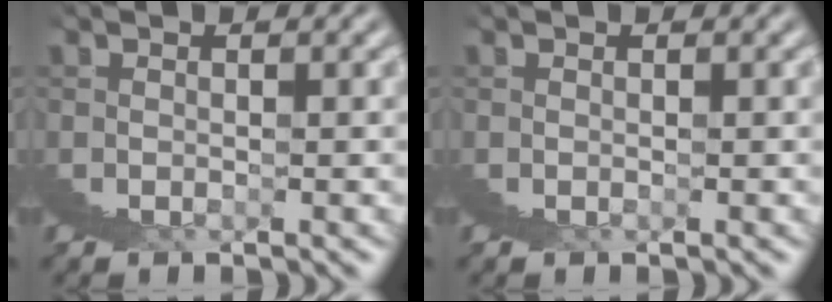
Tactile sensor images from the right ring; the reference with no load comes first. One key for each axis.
{"total": 0.0}